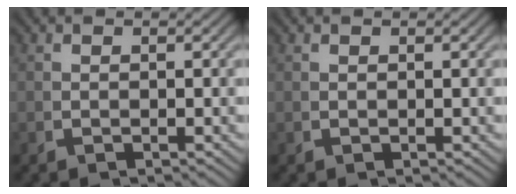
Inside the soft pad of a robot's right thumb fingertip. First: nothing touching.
{"total": 0.0}